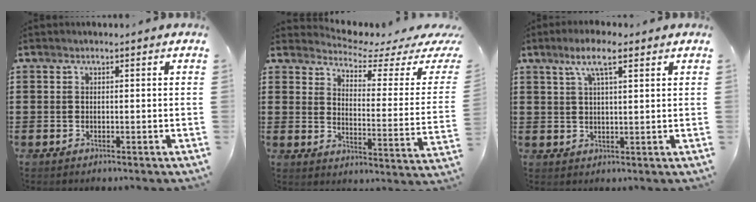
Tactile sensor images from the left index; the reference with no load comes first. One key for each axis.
{"total": 3.9, "fx": 3.4, "fy": 0.5, "fz": 1.7, "tx": -0.041, "ty": -0.035, "tz": 0.049}
{"total": 6.1, "fx": 3.6, "fy": 1.3, "fz": 4.8, "tx": -0.094, "ty": 0.005, "tz": 0.060}